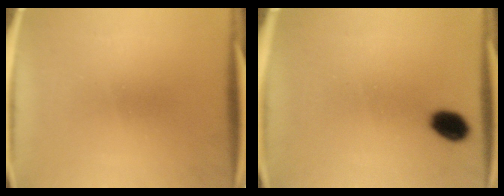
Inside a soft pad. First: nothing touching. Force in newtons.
{"total": 5.1}